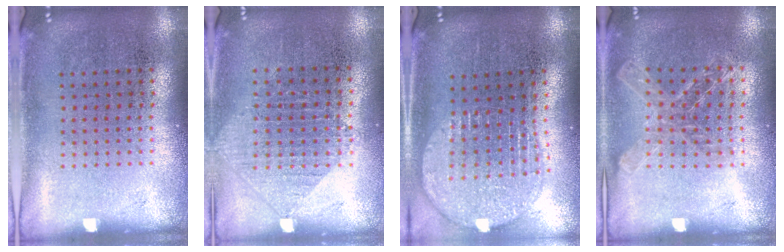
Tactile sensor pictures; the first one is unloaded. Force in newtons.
{"total": 0.9, "press": 0.9, "slide": 0.3}
{"total": 1.9, "press": 1.6, "slide": 1.0}
{"total": 1.3, "press": 1.3, "slide": 0.3}